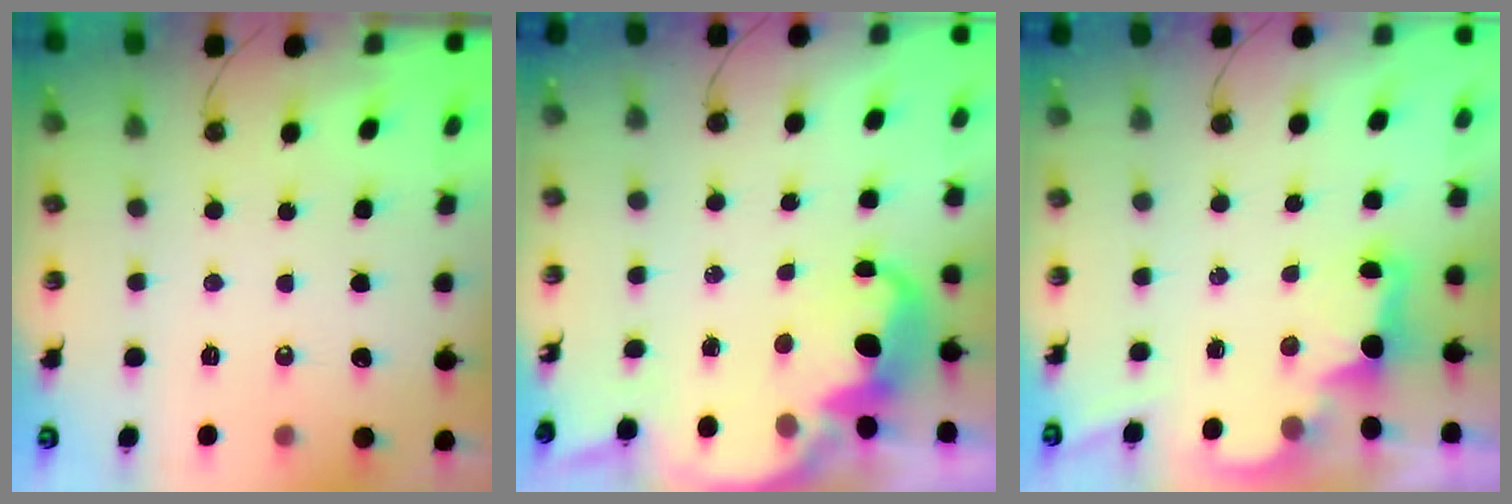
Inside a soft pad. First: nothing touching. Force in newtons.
{"total": 5.4, "press": 5.4, "slide": 0.4}
{"total": 2.2, "press": 2.1, "slide": 0.6}